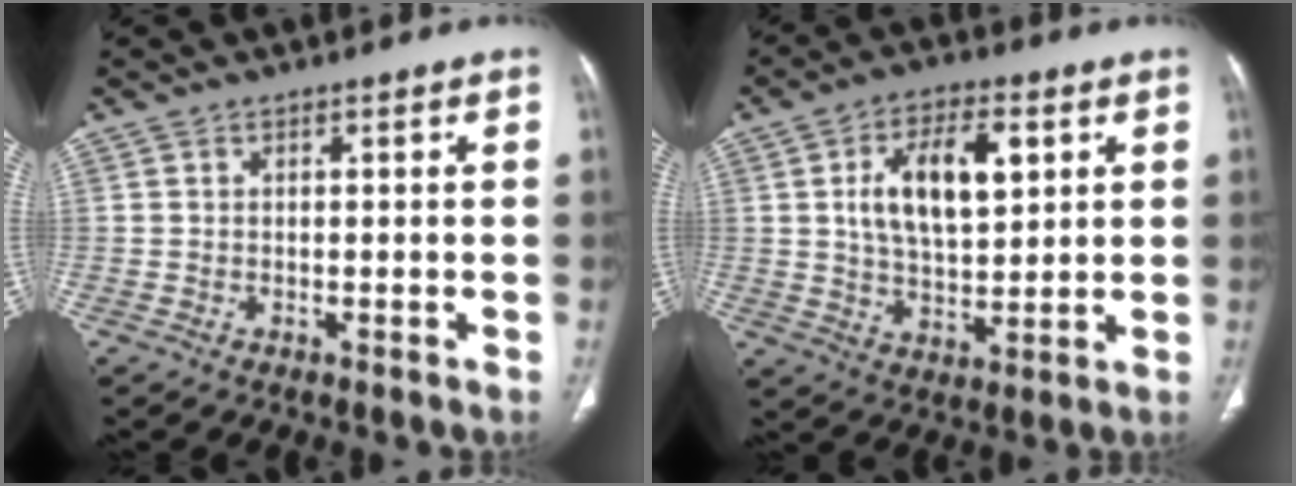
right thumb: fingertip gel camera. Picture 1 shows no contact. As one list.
[{"total": 13.4, "force": [3.7, 6.9, 10.9], "torque": [-0.168, -0.005, 0.068]}]